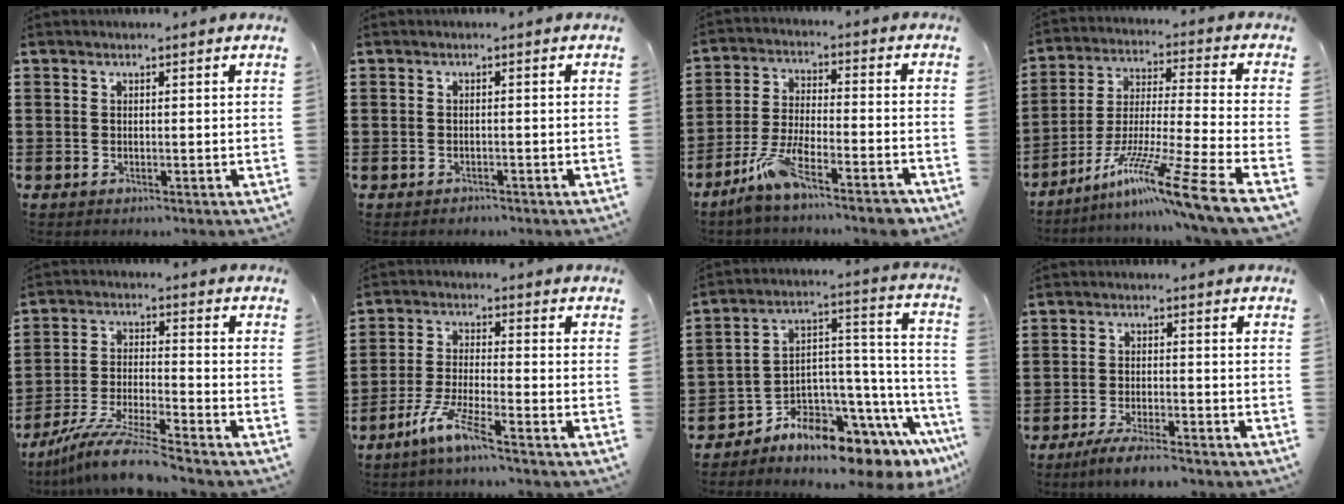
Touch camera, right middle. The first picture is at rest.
{"total": 0.8, "force": [-0.7, 0.3, 0.0], "torque": [0.000, 0.002, -0.016]}
{"total": 8.8, "force": [-6.4, 1.7, 5.8], "torque": [-0.125, -0.002, -0.124]}
{"total": 13.7, "force": [-9.7, -0.6, 9.6], "torque": [-0.178, -0.002, -0.187]}
{"total": 9.1, "force": [-8.0, 0.0, 4.4], "torque": [-0.093, -0.004, -0.158]}
{"total": 6.3, "force": [-4.6, 0.3, 4.3], "torque": [-0.095, -0.009, -0.089]}
{"total": 6.3, "force": [-6.0, 1.8, 1.1], "torque": [-0.027, -0.027, -0.118]}
{"total": 4.2, "force": [-3.7, 0.2, 1.9], "torque": [-0.038, -0.003, -0.072]}